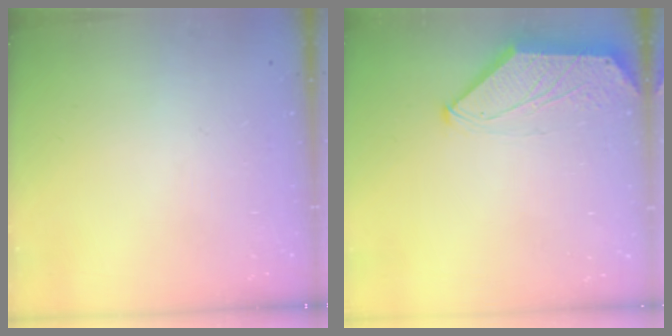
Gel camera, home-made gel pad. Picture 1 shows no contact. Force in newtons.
{"total": 0.0}